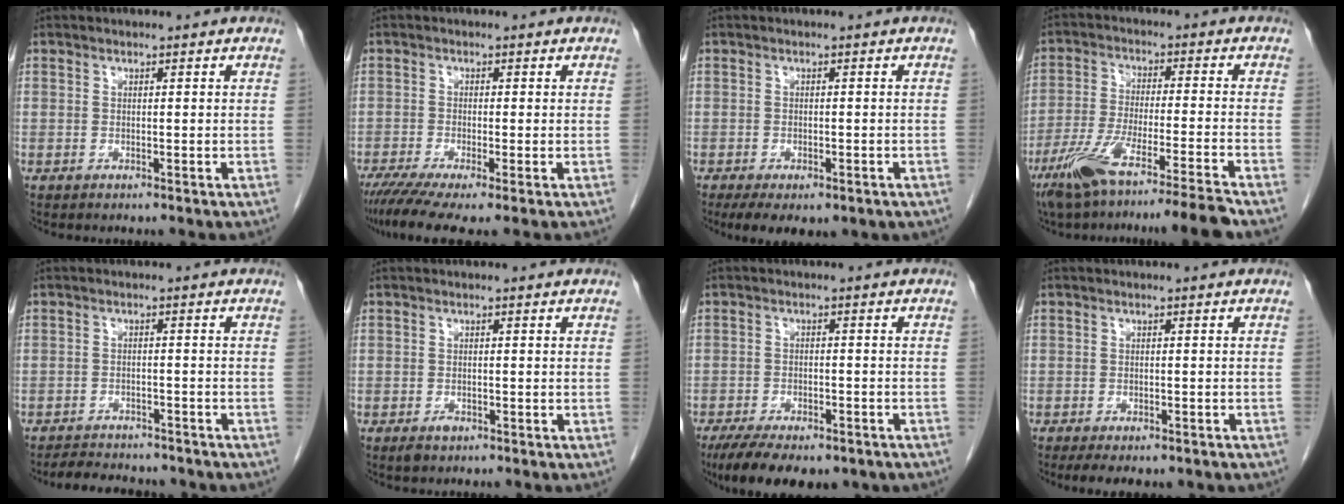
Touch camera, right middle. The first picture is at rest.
{"total": 6.8, "force": [-4.7, 0.6, 4.9], "torque": [-0.082, -0.015, -0.082]}
{"total": 8.7, "force": [-5.5, 4.0, 5.4], "torque": [-0.079, -0.009, -0.073]}
{"total": 13.3, "force": [-10.2, -1.5, 8.4], "torque": [-0.146, -0.032, -0.171]}
{"total": 8.8, "force": [-7.9, 2.7, 2.9], "torque": [-0.049, 0.001, -0.103]}
{"total": 1.3, "force": [-0.9, 0.6, 0.8], "torque": [-0.015, 0.000, -0.011]}
{"total": 14.8, "force": [-10.8, 6.0, 8.2], "torque": [-0.154, -0.015, -0.149]}
{"total": 8.4, "force": [-6.4, 3.3, 4.2], "torque": [-0.054, -0.002, -0.077]}